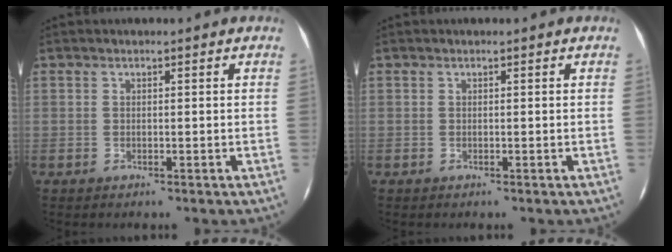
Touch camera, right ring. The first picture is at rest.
{"total": 0.0}